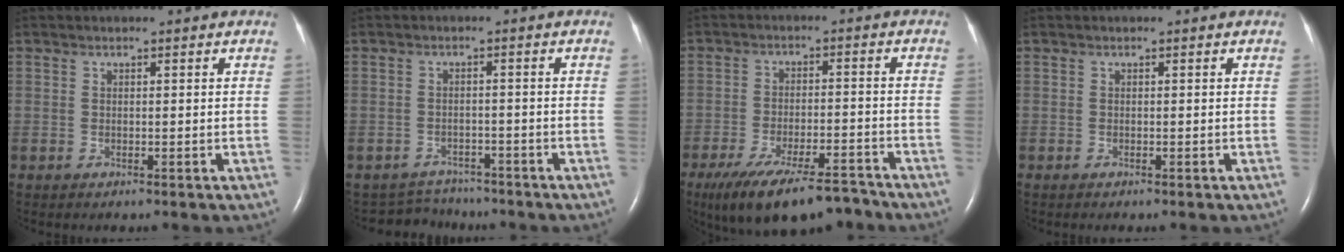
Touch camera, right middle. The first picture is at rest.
{"total": 4.4, "force": [-4.1, 1.1, -1.2], "torque": [0.010, 0.009, -0.062]}
{"total": 14.2, "force": [-11.3, 3.5, 7.8], "torque": [-0.127, -0.008, -0.181]}
{"total": 0.0}